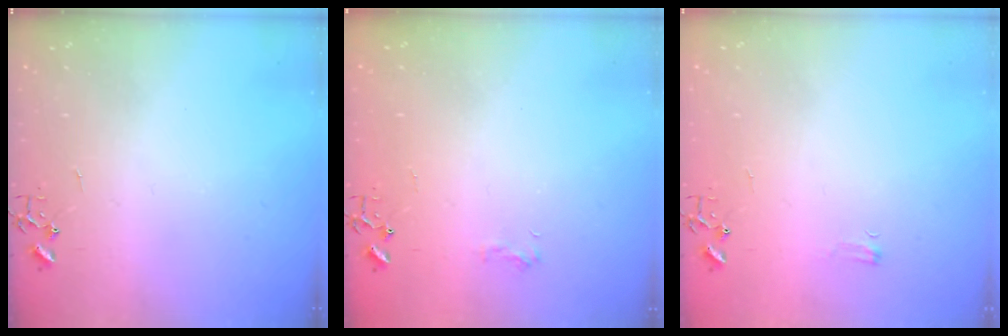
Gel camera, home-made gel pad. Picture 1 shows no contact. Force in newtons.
{"total": 5.8, "press": 5.8, "slide": 0.7}
{"total": 3.9, "press": 3.8, "slide": 0.5}